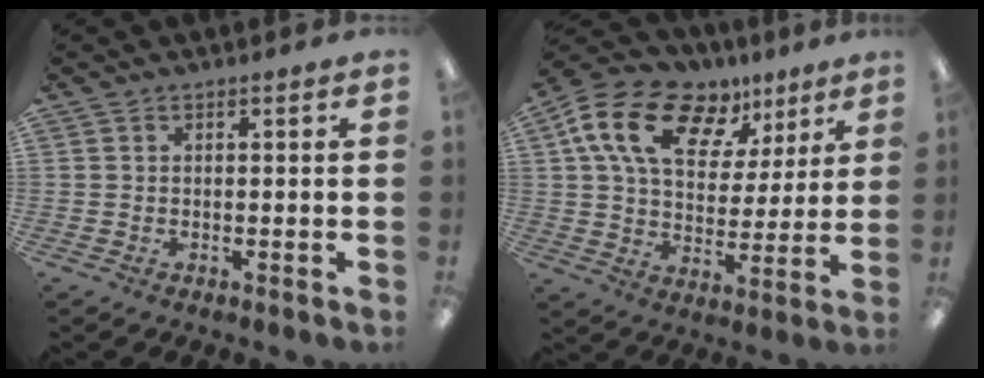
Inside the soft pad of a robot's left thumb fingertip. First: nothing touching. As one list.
[{"total": 18.4, "force": [9.9, 11.1, 10.8], "torque": [-0.202, -0.030, 0.181]}]